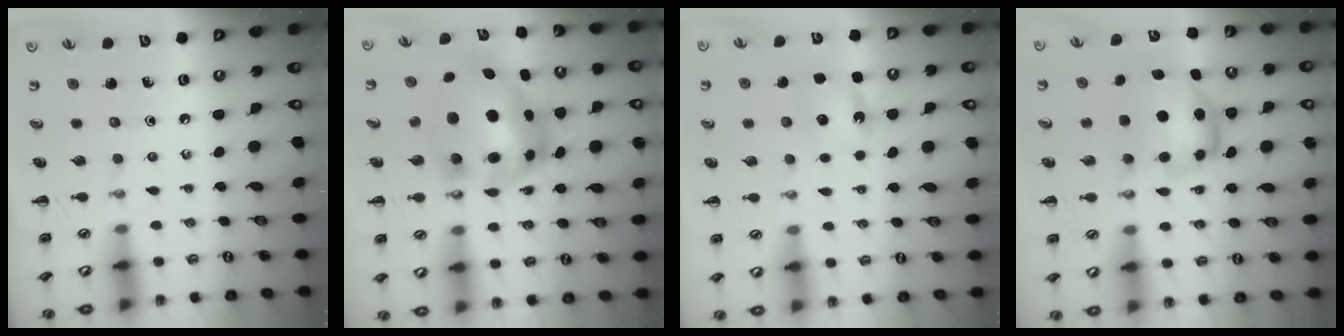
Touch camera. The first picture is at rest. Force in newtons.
{"total": 9.8, "press": 9.5, "slide": 2.4}
{"total": 5.6, "press": 5.3, "slide": 1.8}
{"total": 7.1, "press": 7.0, "slide": 1.1}